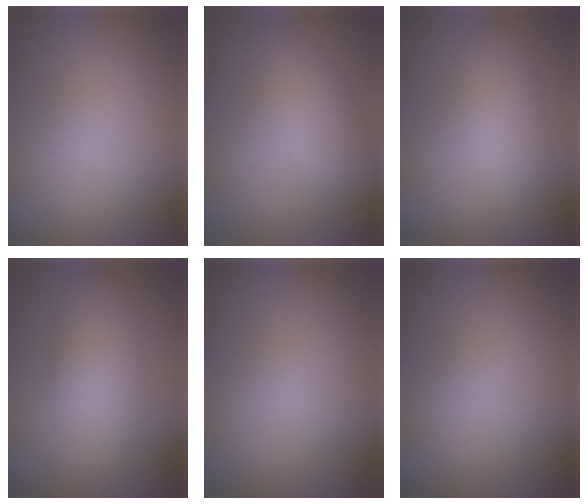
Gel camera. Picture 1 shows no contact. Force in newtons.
{"total": 2.9, "press": 2.9, "slide": 0.3}
{"total": 3.5, "press": 3.5, "slide": 0.1}
{"total": 4.7, "press": 4.7, "slide": 0.1}
{"total": 0.0}
{"total": 0.0}